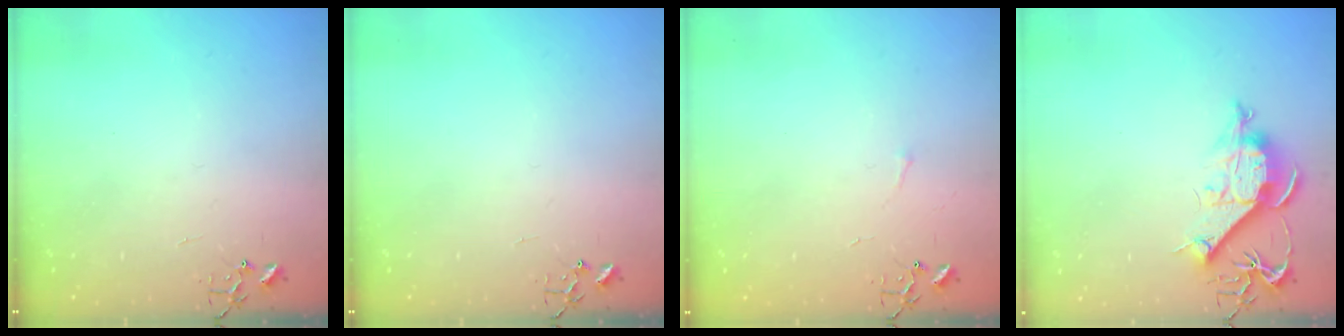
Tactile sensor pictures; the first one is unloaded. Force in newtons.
{"total": 0.0}
{"total": 2.7, "press": 2.7, "slide": 0.4}
{"total": 10.4, "press": 10.3, "slide": 0.8}